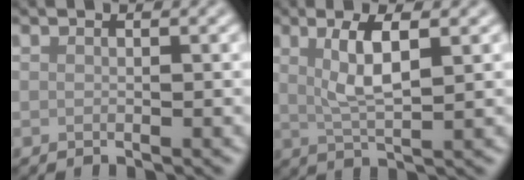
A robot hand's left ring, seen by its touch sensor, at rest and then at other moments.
{"total": 4.2, "force": [1.3, 1.0, 3.9], "torque": [-0.077, -0.002, 0.026]}